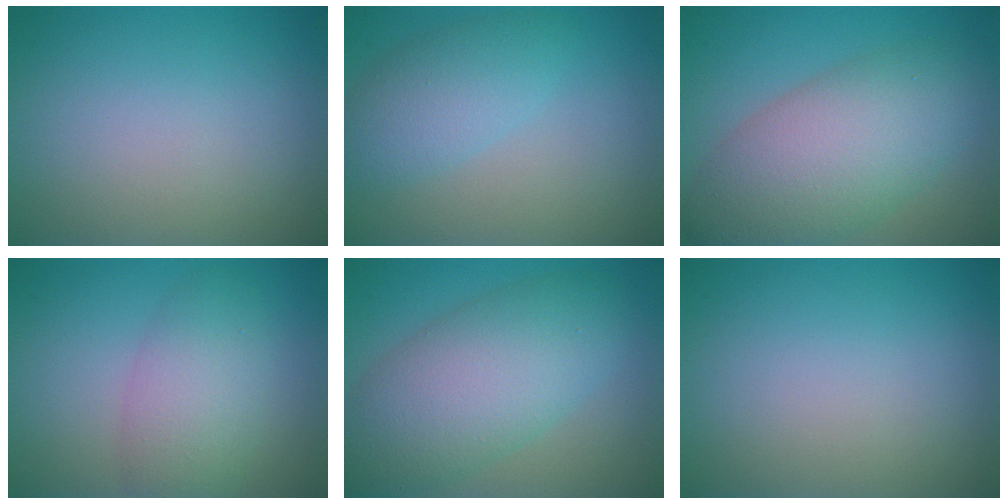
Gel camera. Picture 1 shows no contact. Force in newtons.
{"total": 3.8, "press": 3.8, "slide": 0.2}
{"total": 8.9, "press": 8.9, "slide": 0.5}
{"total": 4.5, "press": 4.5, "slide": 0.2}
{"total": 8.2, "press": 8.2, "slide": 0.4}
{"total": 0.0}